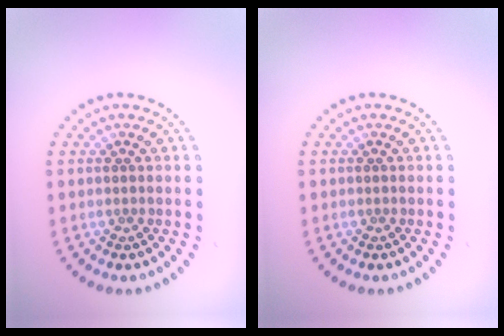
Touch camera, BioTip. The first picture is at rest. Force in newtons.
{"total": 0.0}